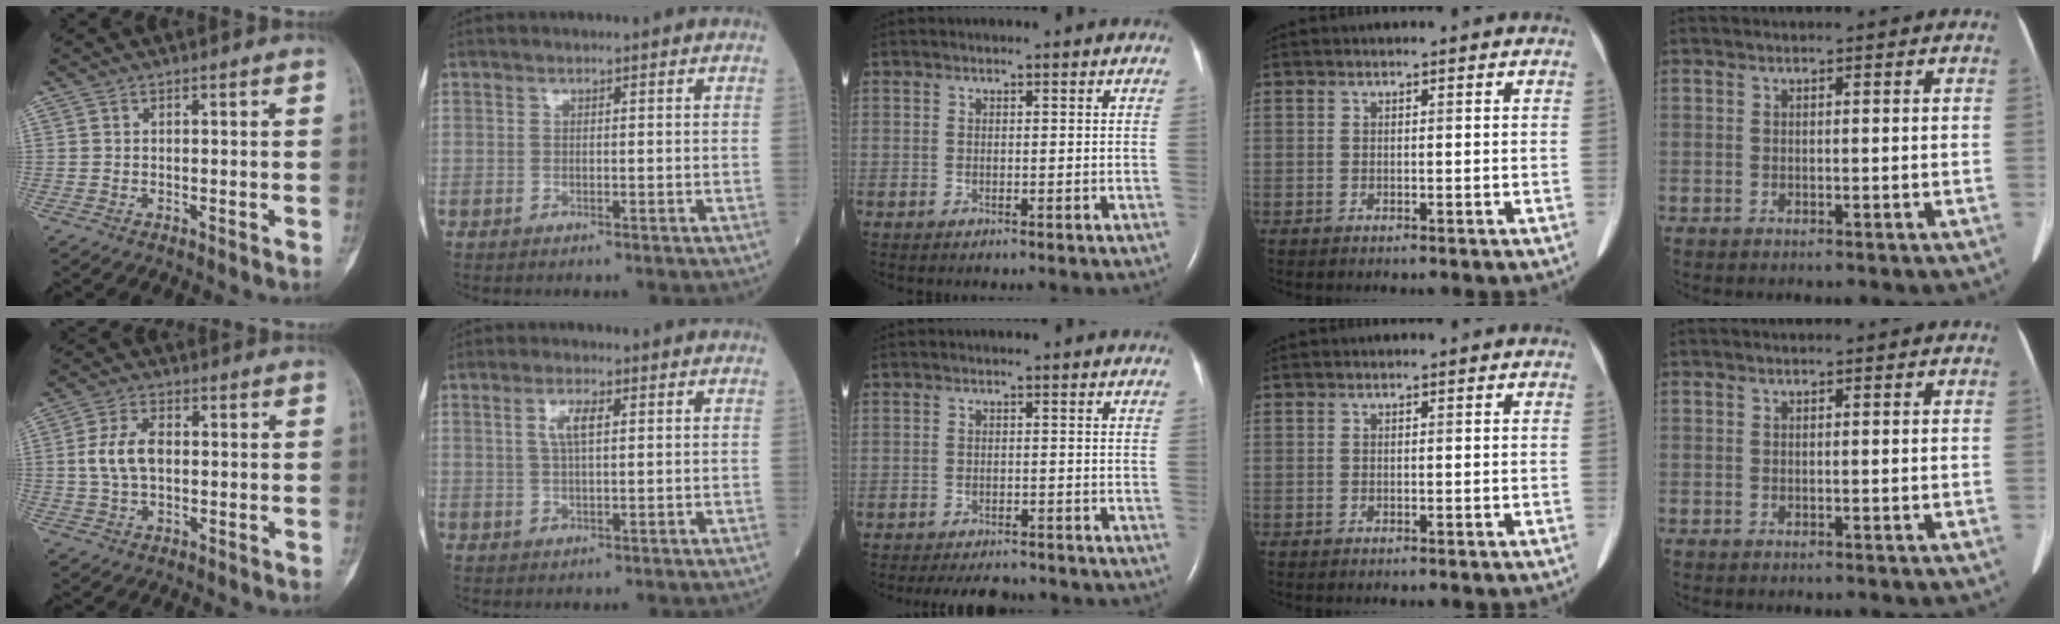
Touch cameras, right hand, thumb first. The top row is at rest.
{"thumb": {"total": 7.0, "force": [0.3, 4.2, 5.7], "torque": [-0.113, 0.012, 0.004]}, "index": {"total": 3.6, "force": [1.2, 0.9, 3.3], "torque": [-0.070, 0.004, 0.026]}, "middle": {"total": 6.7, "force": [-6.1, 1.9, 2.1], "torque": [-0.028, -0.008, -0.081]}}